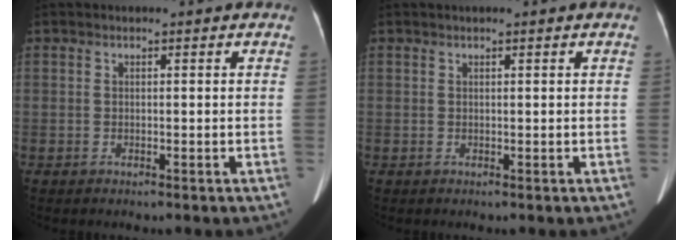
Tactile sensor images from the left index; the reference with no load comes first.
{"total": 1.1, "force": [0.8, 0.0, 0.7], "torque": [-0.008, 0.018, 0.015]}